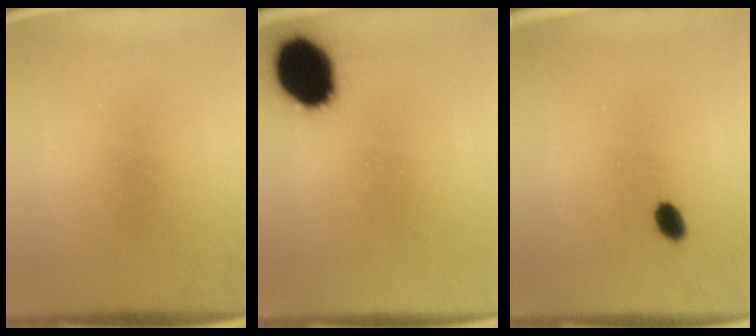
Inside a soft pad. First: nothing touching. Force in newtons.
{"total": 13.4}
{"total": 2.4}